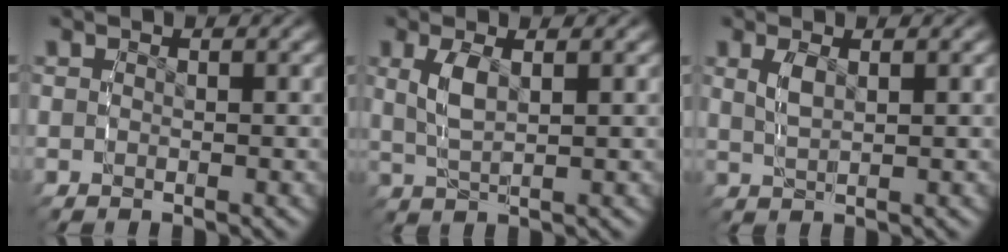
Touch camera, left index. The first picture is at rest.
{"total": 2.2, "force": [1.2, 0.0, 1.8], "torque": [-0.046, -0.003, 0.030]}
{"total": 1.5, "force": [1.1, -0.4, 0.9], "torque": [-0.022, -0.003, 0.028]}